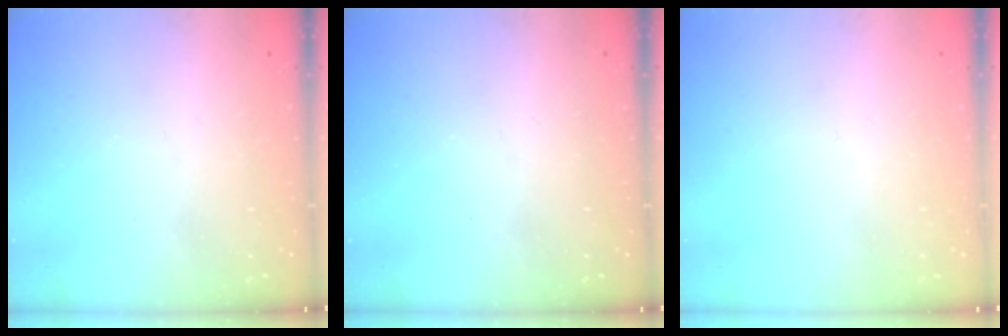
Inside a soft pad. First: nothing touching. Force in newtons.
{"total": 0.0}
{"total": 0.0}